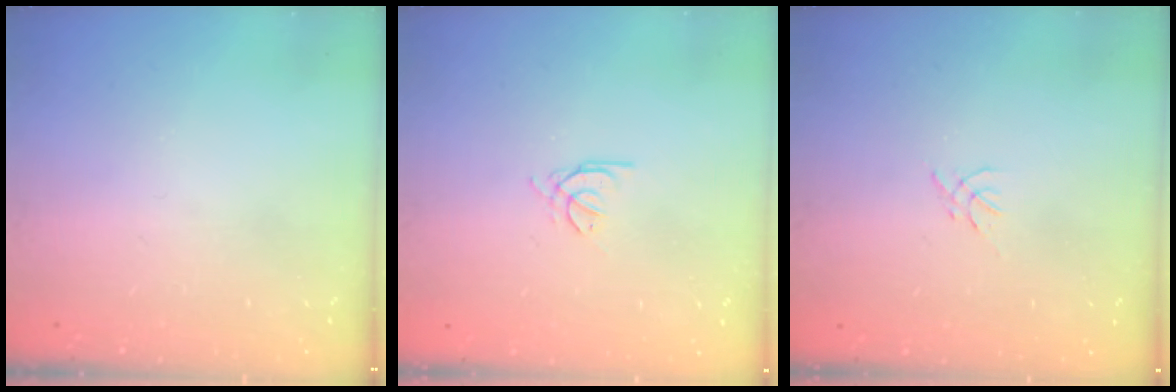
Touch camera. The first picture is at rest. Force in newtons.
{"total": 1.4, "press": 1.3, "slide": 0.3}
{"total": 0.0}